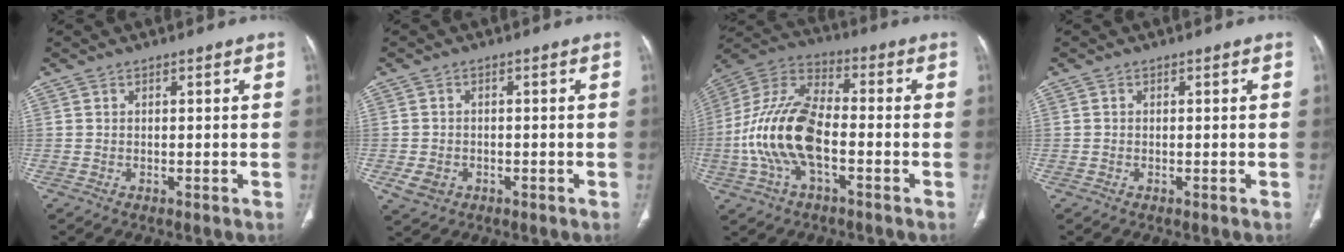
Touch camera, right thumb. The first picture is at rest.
{"total": 3.7, "force": [-1.3, 2.9, 1.8], "torque": [-0.030, 0.003, -0.014]}
{"total": 17.4, "force": [-3.7, 8.8, 14.6], "torque": [-0.305, 0.036, -0.071]}
{"total": 0.0}